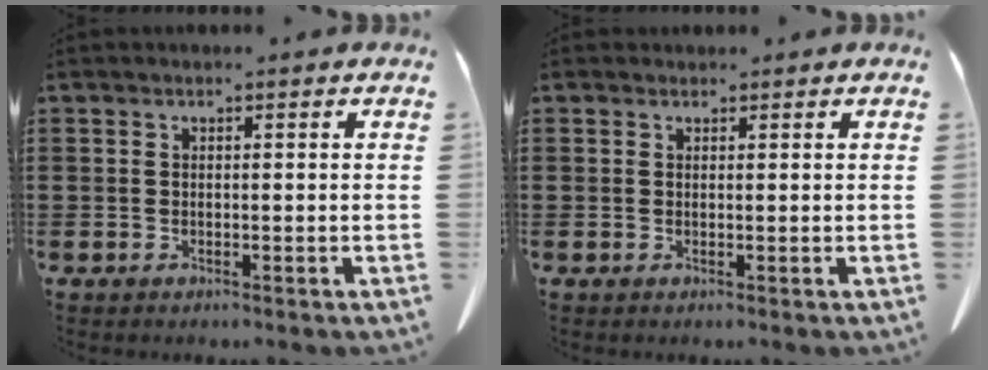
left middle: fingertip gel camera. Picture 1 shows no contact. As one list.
[{"total": 0.6, "force": [0.5, 0.3, 0.0], "torque": [0.006, -0.002, 0.009]}]